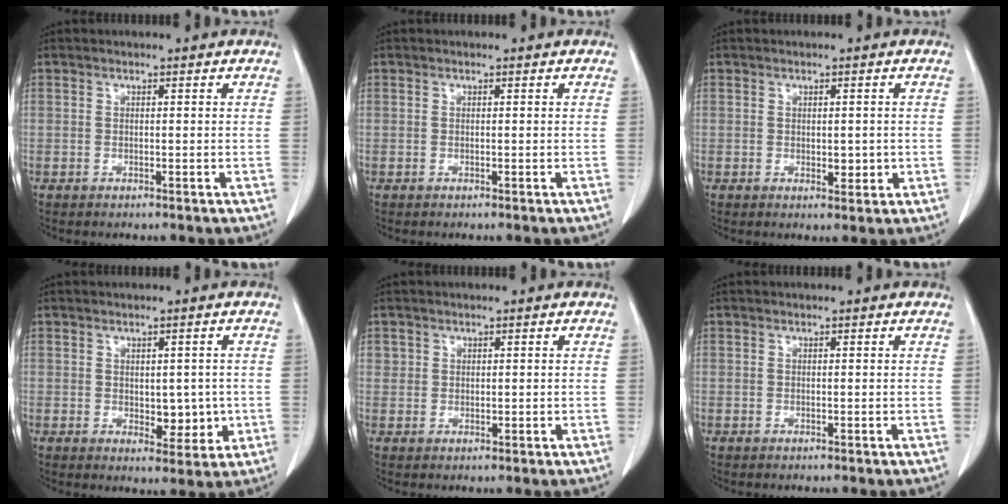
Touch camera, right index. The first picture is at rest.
{"total": 0.0}
{"total": 2.4, "force": [-0.2, 1.2, 2.1], "torque": [-0.027, -0.004, 0.003]}
{"total": 5.1, "force": [-0.4, 2.8, 4.3], "torque": [-0.047, -0.004, 0.005]}
{"total": 1.5, "force": [0.5, 1.4, 0.3], "torque": [0.002, -0.001, 0.008]}
{"total": 0.0}